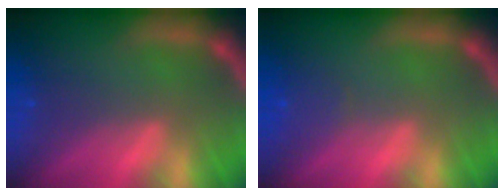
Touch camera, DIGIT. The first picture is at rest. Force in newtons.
{"total": 1.4}